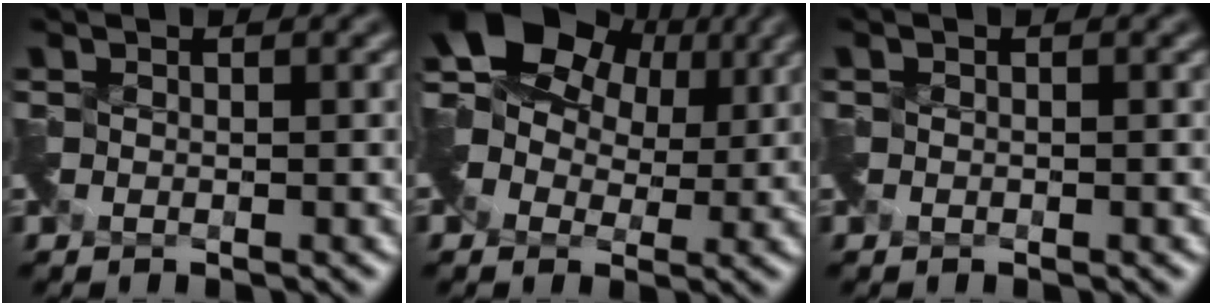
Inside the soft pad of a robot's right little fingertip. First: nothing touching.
{"total": 10.0, "force": [4.2, 6.6, 6.3], "torque": [-0.104, 0.017, 0.062]}
{"total": 0.0}